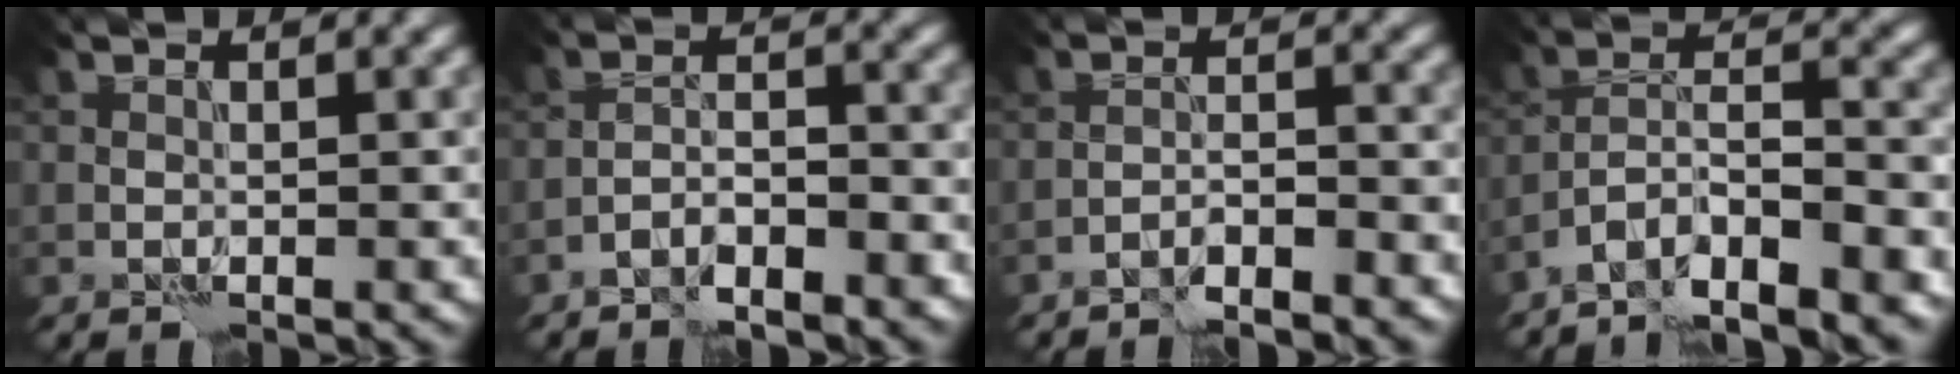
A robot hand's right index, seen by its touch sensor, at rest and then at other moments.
{"total": 3.2, "force": [-2.7, 0.8, 1.6], "torque": [-0.023, 0.008, -0.050]}
{"total": 2.8, "force": [-2.5, 0.1, 1.2], "torque": [-0.017, 0.007, -0.045]}
{"total": 8.4, "force": [-6.5, 1.9, 4.9], "torque": [-0.073, 0.005, -0.116]}